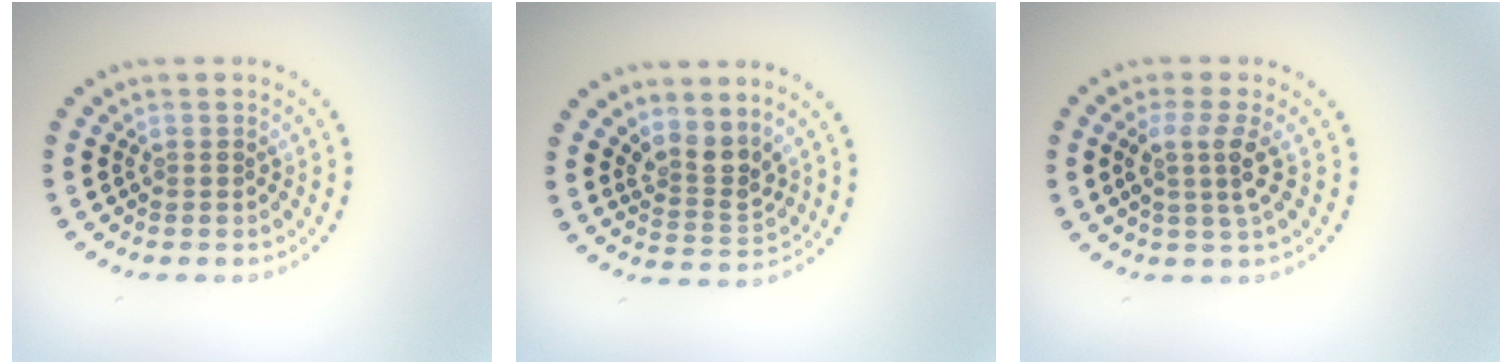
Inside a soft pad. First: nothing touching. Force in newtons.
{"total": 2.7, "press": 2.0, "slide": 1.8}
{"total": 2.5, "press": 1.9, "slide": 1.7}